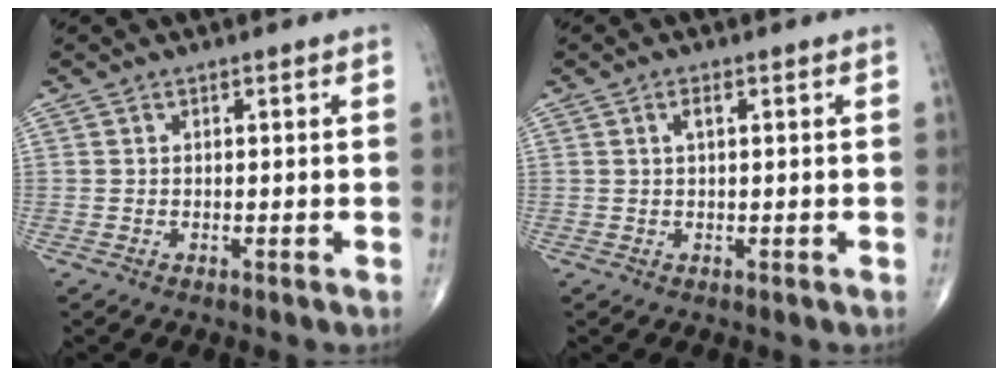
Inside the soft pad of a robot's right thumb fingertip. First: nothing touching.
{"total": 1.5, "force": [0.5, 0.5, 1.3], "torque": [-0.025, 0.002, 0.008]}